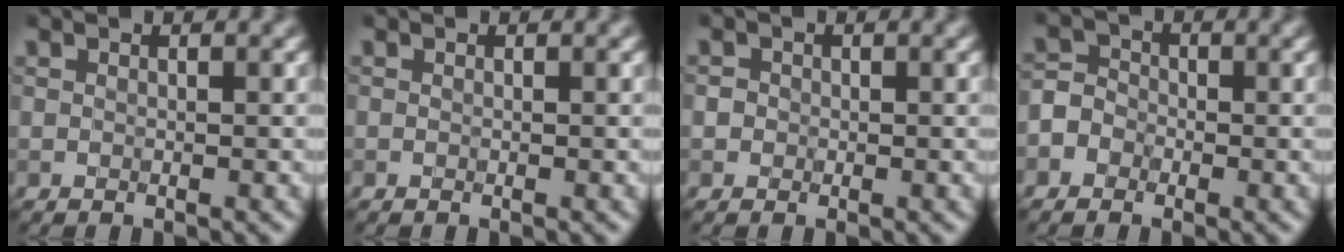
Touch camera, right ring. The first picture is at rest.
{"total": 0.0}
{"total": 1.4, "force": [0.2, 1.3, 0.5], "torque": [0.002, 0.002, -0.004]}
{"total": 2.9, "force": [-1.5, 2.4, 0.9], "torque": [-0.004, 0.010, -0.037]}